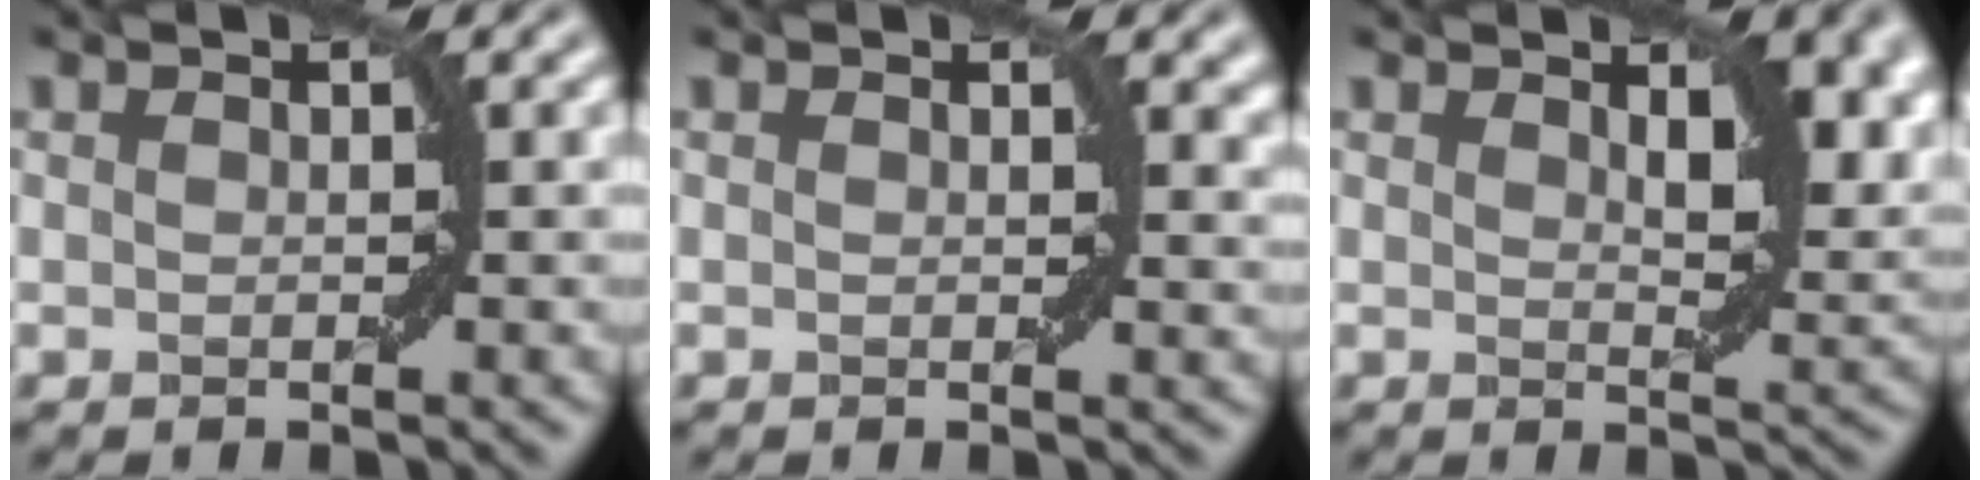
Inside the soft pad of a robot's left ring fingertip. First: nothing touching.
{"total": 1.5, "force": [0.8, 0.7, 1.1], "torque": [-0.006, -0.004, 0.014]}
{"total": 5.1, "force": [2.6, 2.0, 3.9], "torque": [-0.056, -0.004, 0.042]}